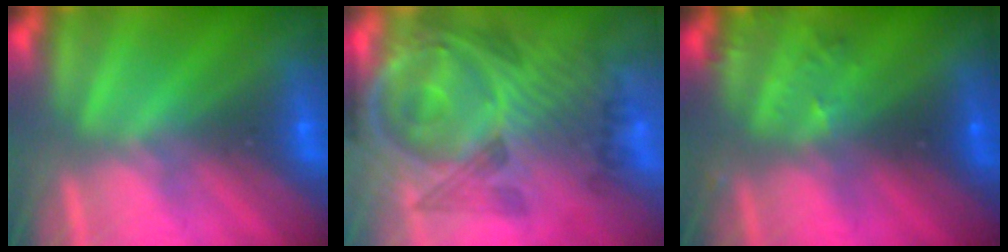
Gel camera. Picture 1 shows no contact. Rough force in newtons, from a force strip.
{"total": 11.8}
{"total": 2.8}